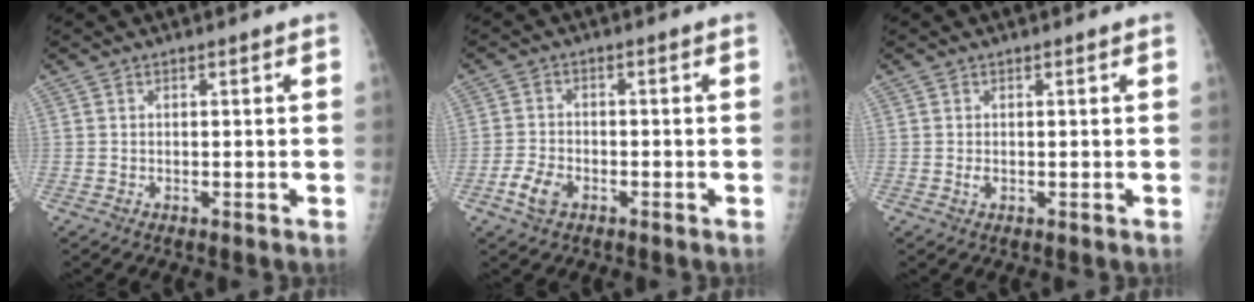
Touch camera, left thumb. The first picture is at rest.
{"total": 4.6, "force": [-2.3, 2.8, 2.8], "torque": [-0.055, 0.009, -0.044]}
{"total": 1.0, "force": [0.0, 0.7, 0.7], "torque": [-0.011, -0.001, 0.001]}